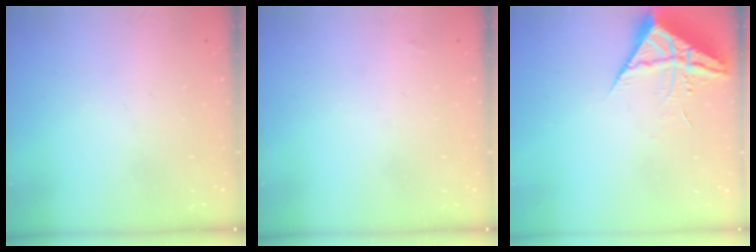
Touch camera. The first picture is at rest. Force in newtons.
{"total": 1.3, "press": 1.3, "slide": 0.2}
{"total": 6.7, "press": 6.7, "slide": 0.5}